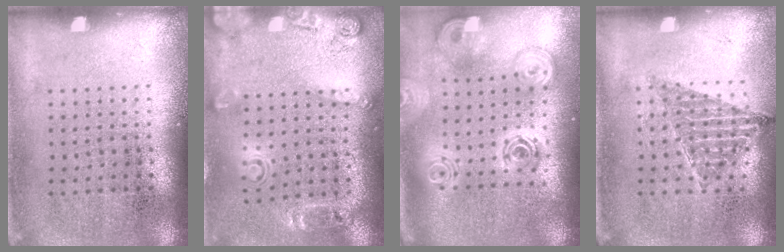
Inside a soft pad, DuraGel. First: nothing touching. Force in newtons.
{"total": 1.8, "press": 1.2, "slide": 1.3}
{"total": 2.6, "press": 1.9, "slide": 1.8}
{"total": 0.9, "press": 0.9, "slide": 0.0}